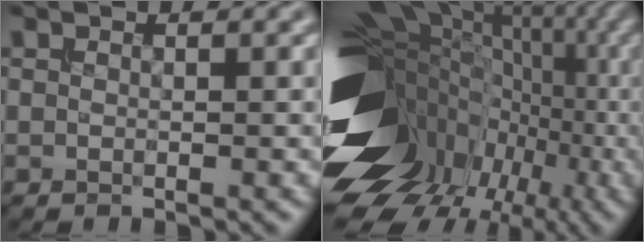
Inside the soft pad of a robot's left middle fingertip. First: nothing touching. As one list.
[{"total": 18.3, "force": [-1.6, 13.4, 12.4], "torque": [-0.215, 0.004, -0.009]}]